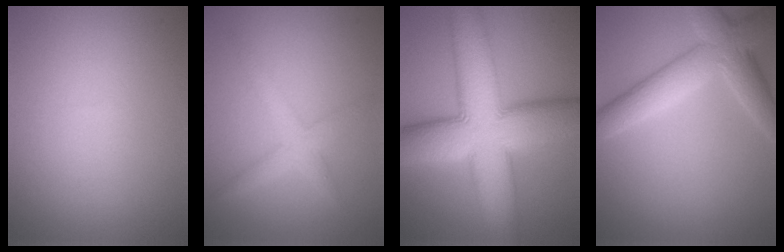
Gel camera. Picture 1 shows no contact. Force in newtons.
{"total": 2.5, "press": 2.5, "slide": 0.1}
{"total": 13.9, "press": 13.9, "slide": 0.3}
{"total": 5.7, "press": 5.7, "slide": 0.4}